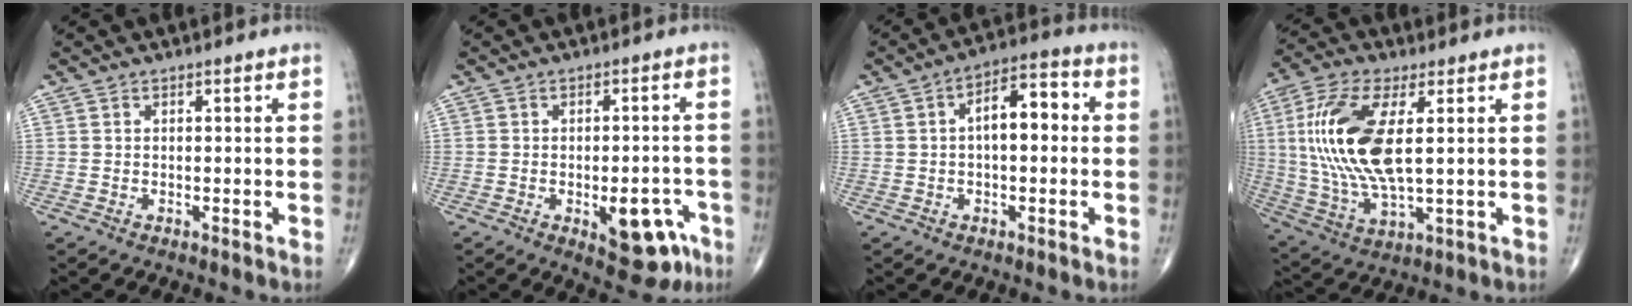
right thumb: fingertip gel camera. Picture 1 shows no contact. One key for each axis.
{"total": 9.9, "fx": -4.2, "fy": 4.7, "fz": 7.7, "tx": -0.069, "ty": 0.023, "tz": -0.043}
{"total": 8.9, "fx": 0.8, "fy": 4.3, "fz": 7.7, "tx": -0.101, "ty": 0.032, "tz": 0.003}
{"total": 17.3, "fx": 2.6, "fy": 6.8, "fz": 15.7, "tx": -0.342, "ty": -0.009, "tz": 0.053}